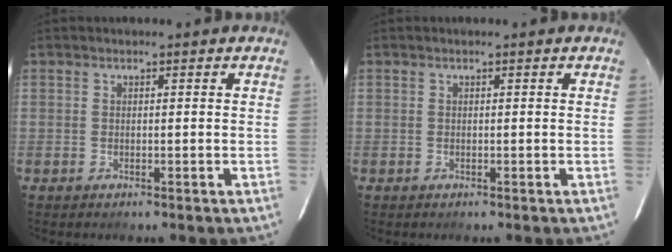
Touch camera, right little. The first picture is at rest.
{"total": 0.0}